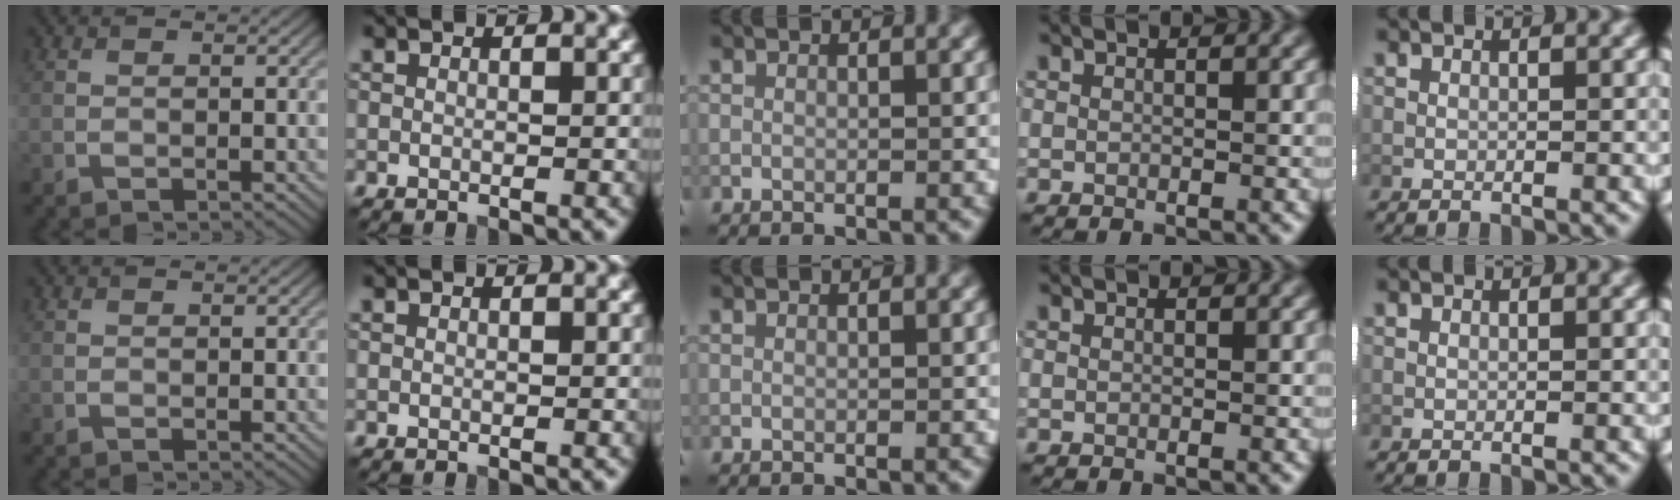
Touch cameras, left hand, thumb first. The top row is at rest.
{}